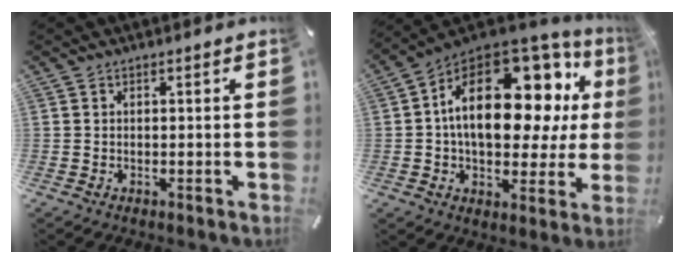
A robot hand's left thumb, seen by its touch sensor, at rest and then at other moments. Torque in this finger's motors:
{"motor_torque": [2.31, 2.24, 2.07, -0.46, 0.45]}